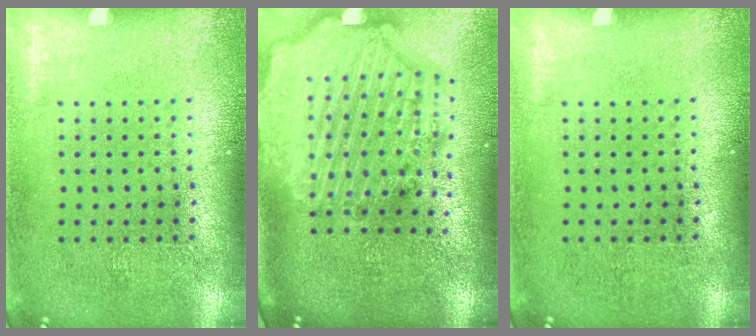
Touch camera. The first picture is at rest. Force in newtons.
{"total": 3.6, "press": 3.0, "slide": 2.0}
{"total": 0.0}